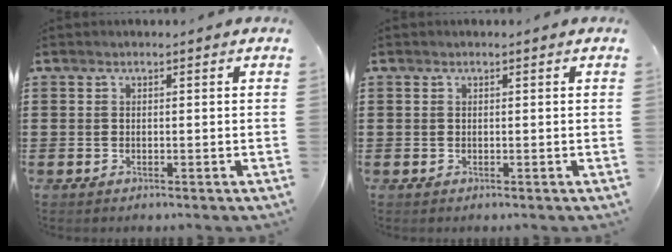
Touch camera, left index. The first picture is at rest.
{"total": 0.0}